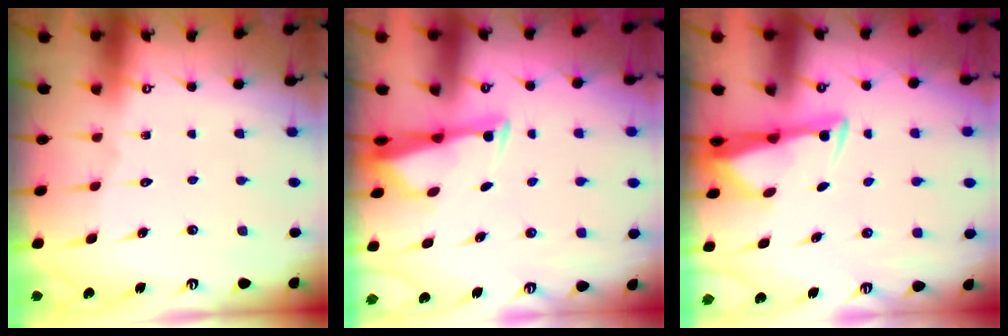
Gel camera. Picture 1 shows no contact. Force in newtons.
{"total": 2.9, "press": 2.8, "slide": 0.7}
{"total": 3.3, "press": 3.2, "slide": 0.9}